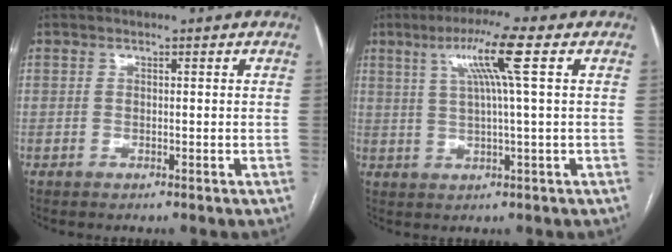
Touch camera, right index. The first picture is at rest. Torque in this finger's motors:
{"motor_torque": [0.56, -0.11, 0.43, 0.14]}